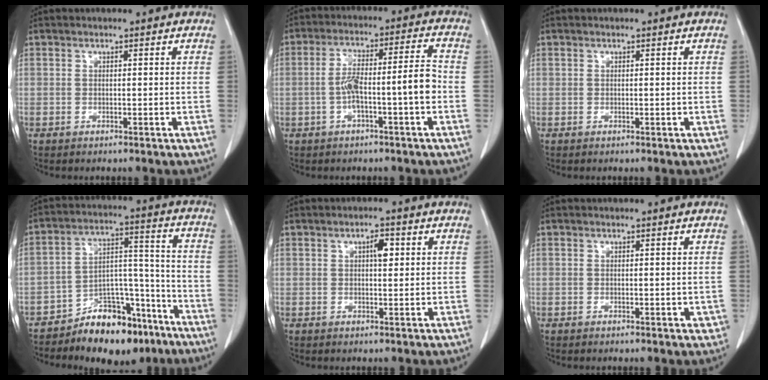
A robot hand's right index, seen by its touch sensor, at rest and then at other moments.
{"total": 8.6, "force": [-2.1, 0.5, 8.3], "torque": [-0.149, 0.027, -0.035]}
{"total": 0.0}
{"total": 13.0, "force": [-9.8, 5.9, 6.2], "torque": [-0.078, 0.052, -0.156]}
{"total": 2.6, "force": [0.8, 0.9, 2.3], "torque": [-0.038, 0.002, 0.012]}
{"total": 1.6, "force": [-0.2, 0.7, 1.4], "torque": [-0.013, -0.002, 0.002]}